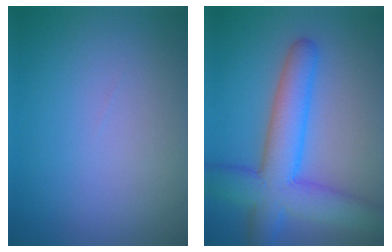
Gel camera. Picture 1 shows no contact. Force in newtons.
{"total": 7.7, "press": 7.7, "slide": 0.3}